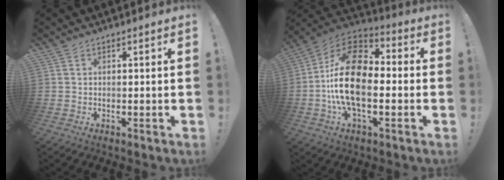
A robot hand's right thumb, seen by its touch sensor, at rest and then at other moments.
{"total": 21.4, "force": [-2.5, 12.3, 17.3], "torque": [-0.331, 0.025, -0.039]}